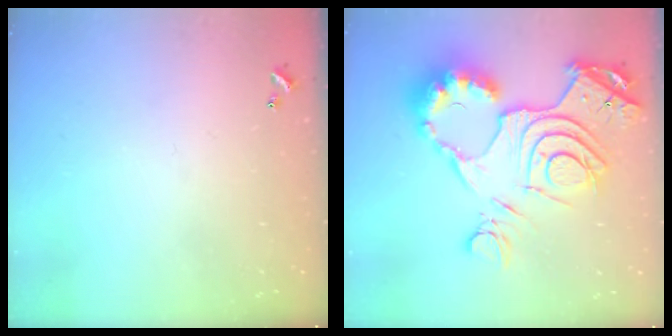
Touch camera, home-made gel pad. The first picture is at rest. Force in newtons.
{"total": 23.7, "press": 23.5, "slide": 2.6}